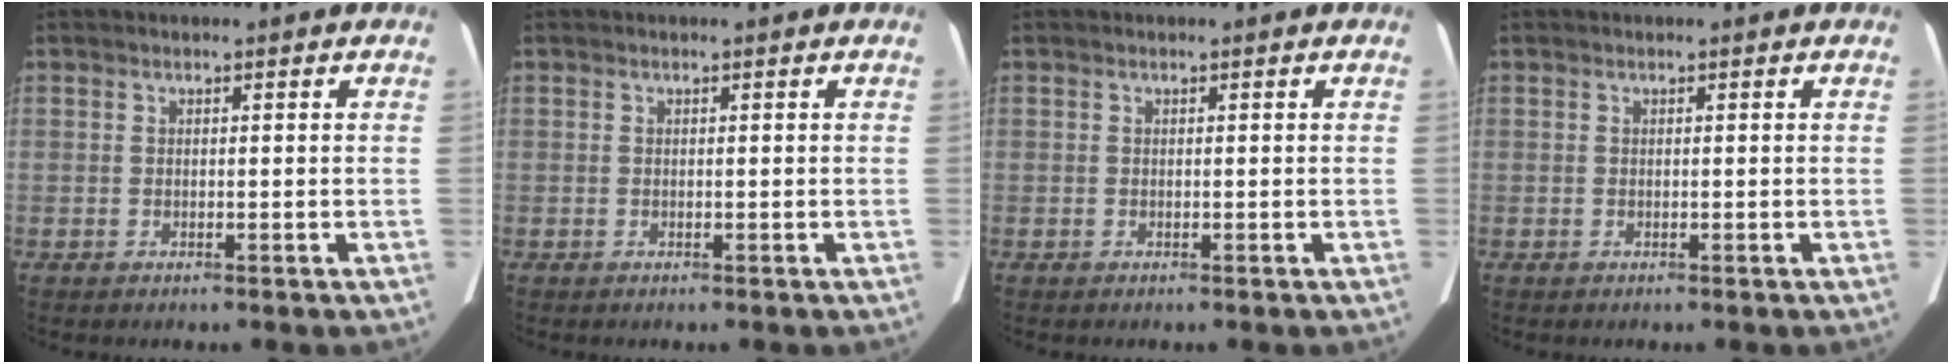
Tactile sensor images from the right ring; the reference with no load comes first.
{"total": 0.0}
{"total": 0.0}
{"total": 0.0}